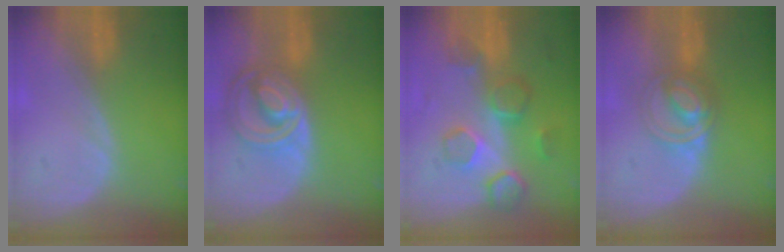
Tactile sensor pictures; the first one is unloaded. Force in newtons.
{"total": 8.6, "press": 7.4, "slide": 4.4}
{"total": 8.8, "press": 7.9, "slide": 3.7}
{"total": 5.9, "press": 5.4, "slide": 2.2}